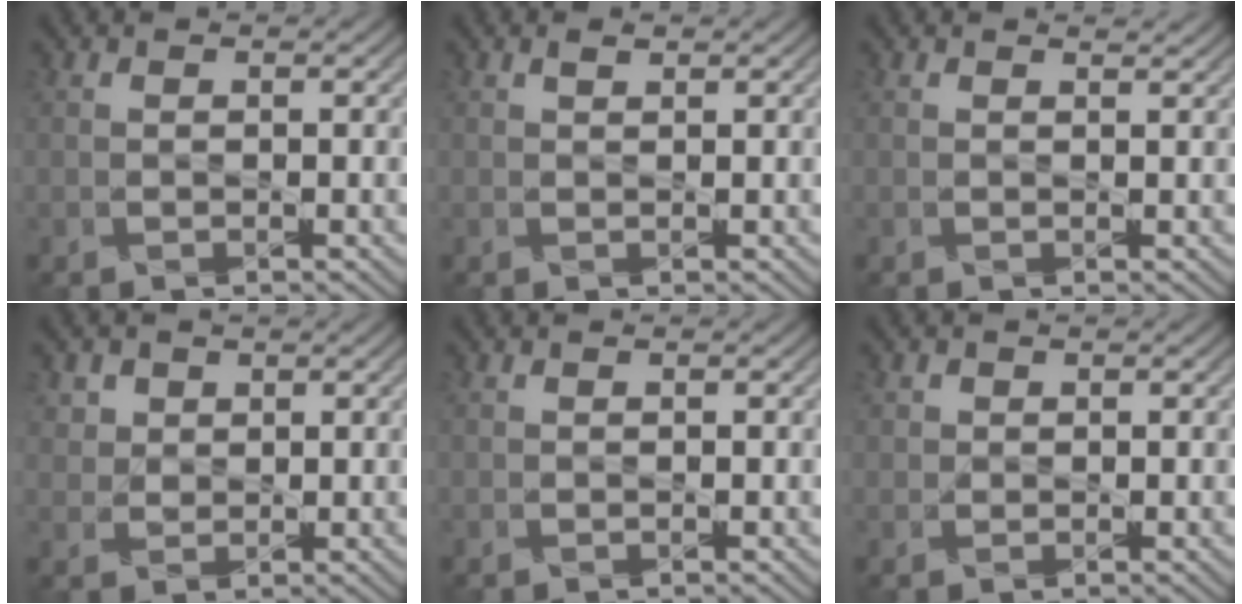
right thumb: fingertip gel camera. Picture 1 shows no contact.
{"total": 0.7, "force": [0.5, 0.2, 0.4], "torque": [-0.014, 0.000, 0.011]}
{"total": 0.8, "force": [0.8, 0.0, 0.2], "torque": [-0.009, -0.005, 0.012]}
{"total": 3.3, "force": [1.9, 2.6, 0.9], "torque": [-0.037, -0.012, 0.049]}
{"total": 0.0}
{"total": 1.1, "force": [0.4, 1.0, 0.1], "torque": [-0.001, -0.004, 0.005]}